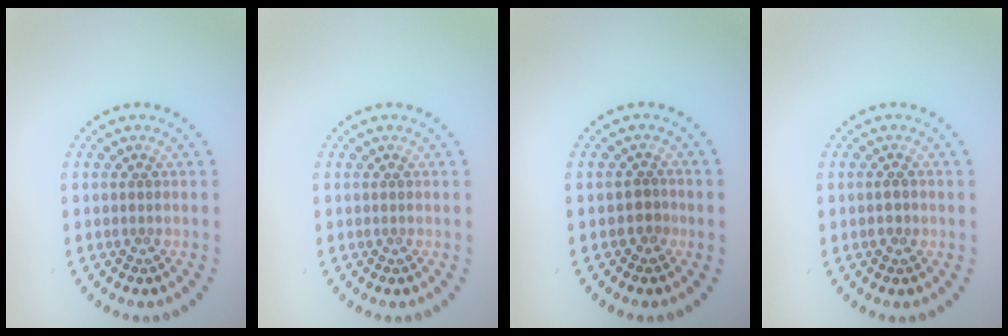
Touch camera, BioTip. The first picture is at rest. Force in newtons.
{"total": 0.0}
{"total": 1.3, "press": 1.1, "slide": 0.8}
{"total": 1.1, "press": 1.0, "slide": 0.5}